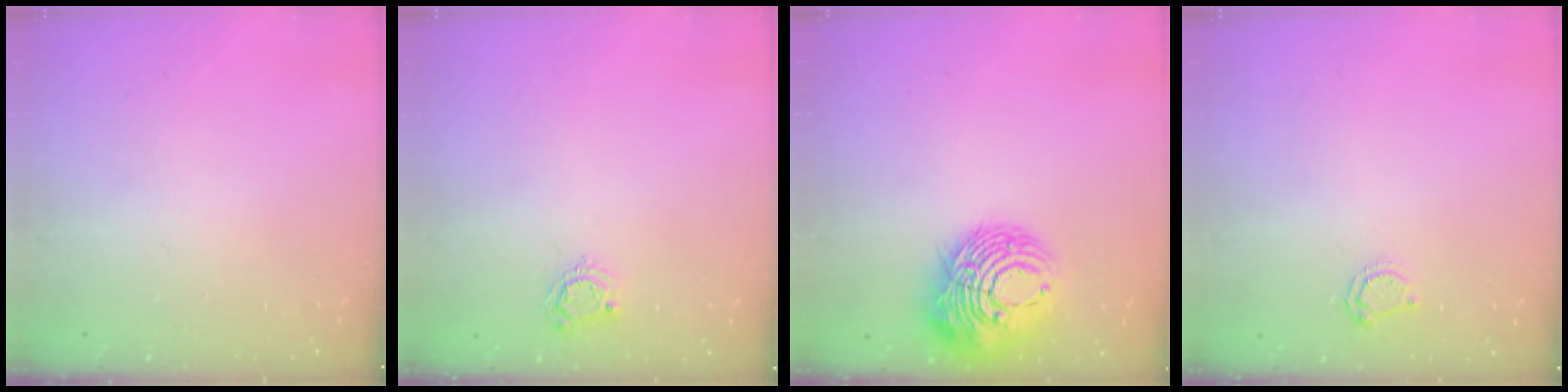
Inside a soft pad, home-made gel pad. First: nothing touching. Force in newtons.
{"total": 4.3, "press": 4.3, "slide": 0.4}
{"total": 16.6, "press": 16.5, "slide": 1.8}
{"total": 4.4, "press": 4.3, "slide": 0.5}